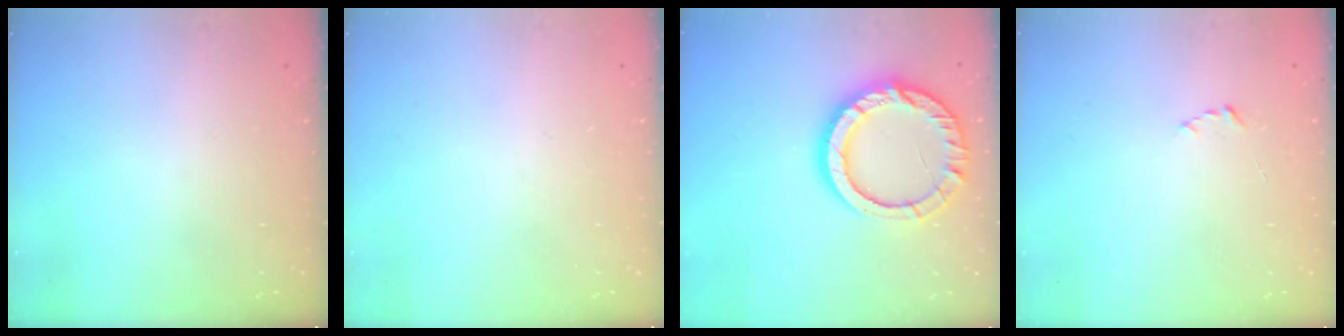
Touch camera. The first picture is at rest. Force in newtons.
{"total": 0.0}
{"total": 14.7, "press": 14.7, "slide": 1.0}
{"total": 2.2, "press": 2.1, "slide": 0.3}